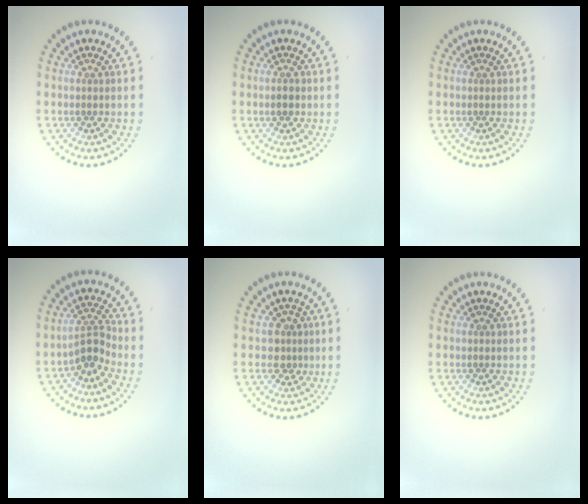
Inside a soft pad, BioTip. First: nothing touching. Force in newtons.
{"total": 1.3, "press": 1.3, "slide": 0.0}
{"total": 0.0}
{"total": 2.5, "press": 1.8, "slide": 1.6}
{"total": 2.0, "press": 1.6, "slide": 1.2}
{"total": 0.0}